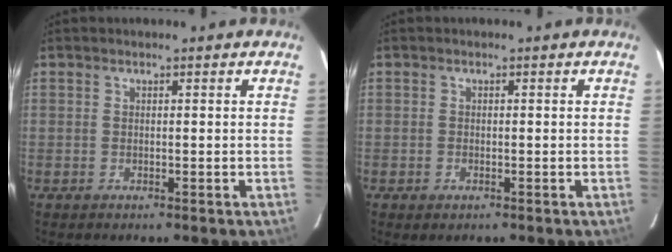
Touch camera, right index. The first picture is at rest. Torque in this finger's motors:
{"motor_torque": [0.06, 0.07, -0.10, -0.03]}